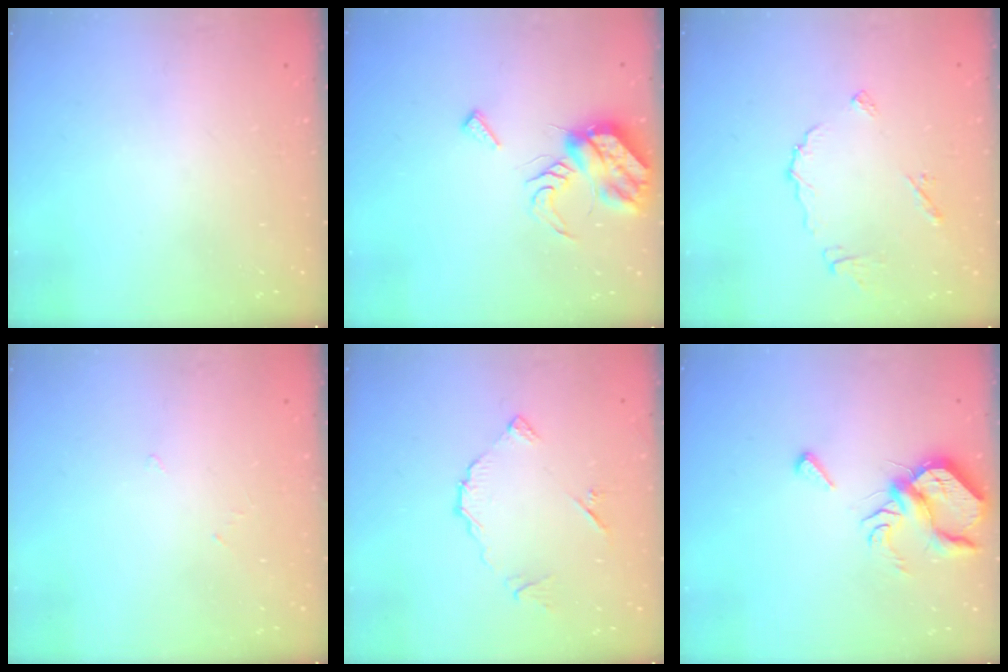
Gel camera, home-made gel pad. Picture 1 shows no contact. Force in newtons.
{"total": 8.6, "press": 8.6, "slide": 0.6}
{"total": 7.8, "press": 7.8, "slide": 0.4}
{"total": 2.6, "press": 2.6, "slide": 0.3}
{"total": 7.4, "press": 7.4, "slide": 0.3}
{"total": 7.6, "press": 7.6, "slide": 0.1}